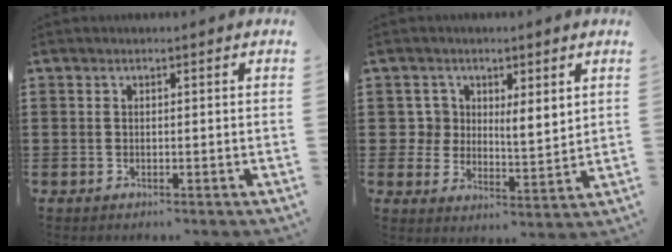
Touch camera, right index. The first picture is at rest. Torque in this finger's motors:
{"motor_torque": [0.78, 0.06, 0.17, 0.04]}